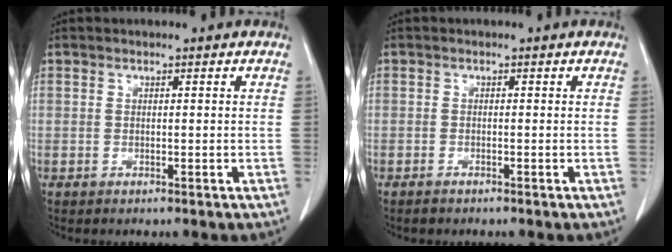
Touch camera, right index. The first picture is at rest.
{"total": 0.7, "force": [-0.7, 0.3, 0.2], "torque": [-0.007, -0.001, -0.011]}